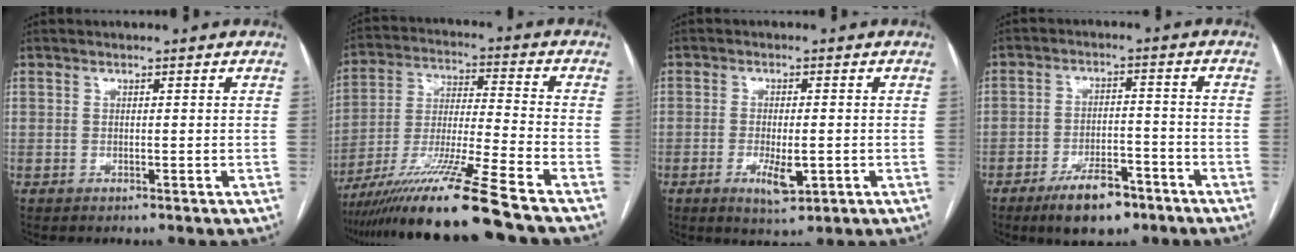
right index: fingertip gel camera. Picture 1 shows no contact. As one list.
[{"total": 16.8, "force": [-13.0, -2.4, 10.3], "torque": [-0.204, -0.027, -0.234]}, {"total": 5.0, "force": [-1.6, 1.5, 4.5], "torque": [-0.081, -0.006, -0.018]}, {"total": 8.7, "force": [-5.9, 3.4, 5.5], "torque": [-0.094, 0.000, -0.096]}]